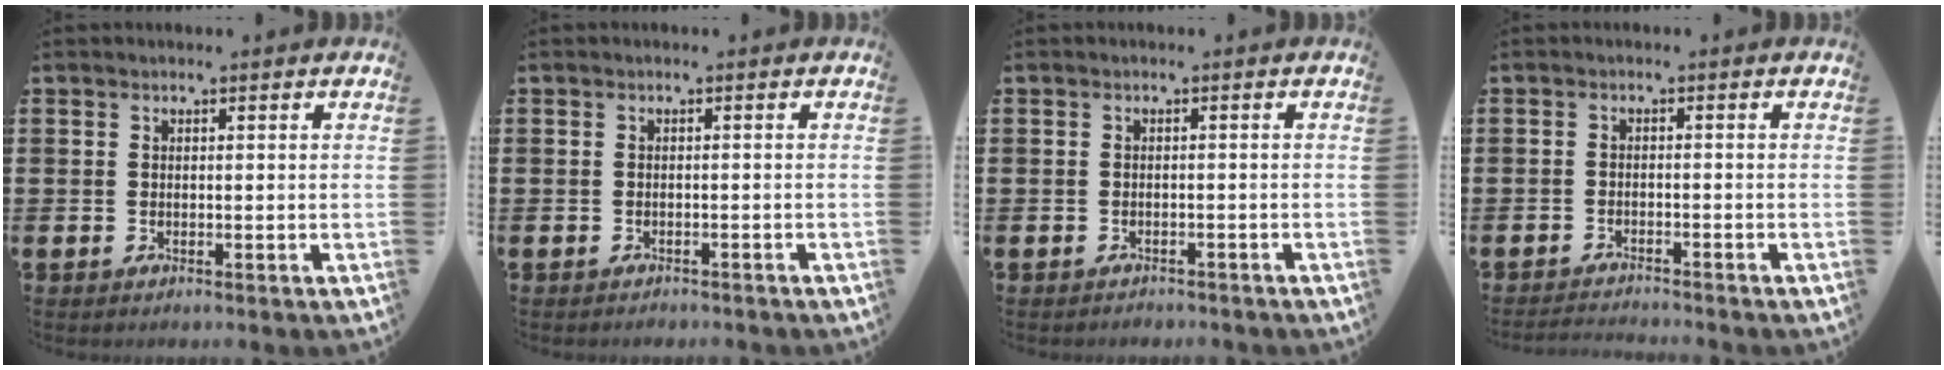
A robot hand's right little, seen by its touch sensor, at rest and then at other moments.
{"total": 0.6, "force": [-0.6, 0.1, 0.0], "torque": [-0.003, -0.002, -0.012]}
{"total": 0.8, "force": [-0.8, 0.1, 0.0], "torque": [-0.002, 0.000, -0.017]}
{"total": 1.5, "force": [-1.5, -0.1, 0.1], "torque": [-0.003, 0.004, -0.029]}